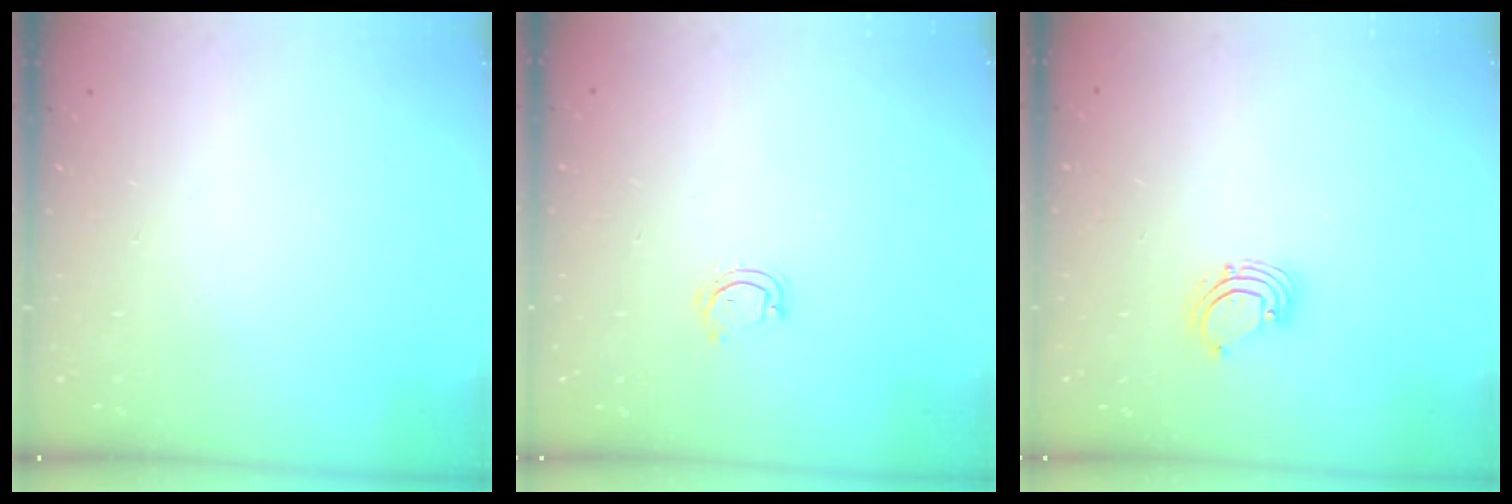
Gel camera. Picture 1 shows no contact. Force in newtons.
{"total": 3.3, "press": 3.3, "slide": 0.2}
{"total": 2.2, "press": 2.2, "slide": 0.2}